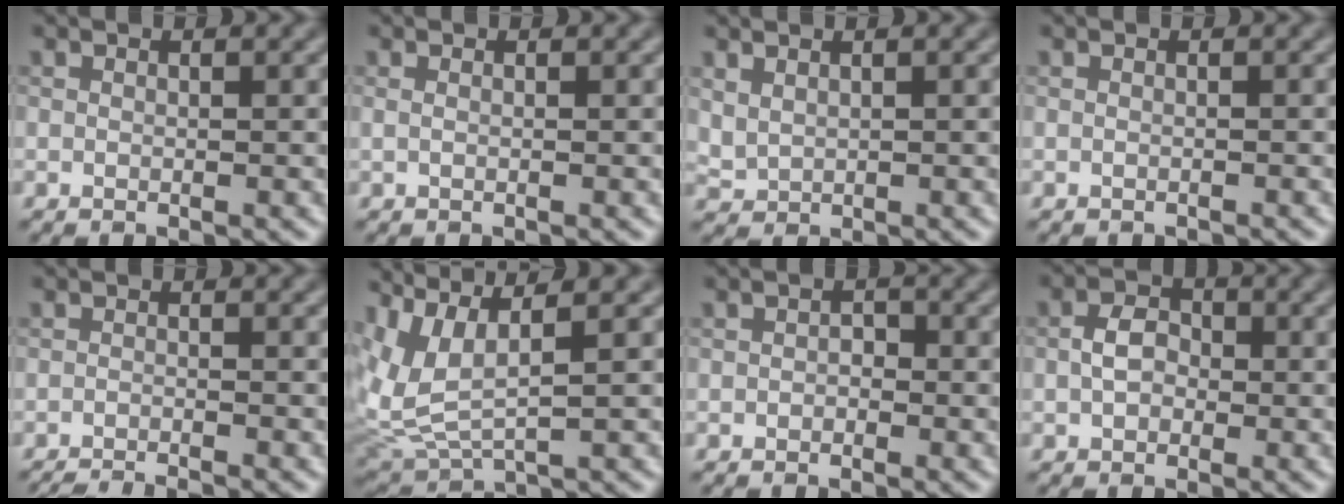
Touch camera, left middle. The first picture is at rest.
{"total": 0.5, "force": [0.1, 0.2, 0.4], "torque": [-0.008, -0.001, -0.001]}
{"total": 1.2, "force": [0.9, 0.6, 0.4], "torque": [-0.013, -0.001, 0.028]}
{"total": 0.7, "force": [-0.7, 0.0, 0.0], "torque": [0.003, -0.003, -0.012]}
{"total": 3.3, "force": [-3.0, 0.4, 1.3], "torque": [-0.018, -0.012, -0.054]}
{"total": 5.4, "force": [2.2, 2.1, 4.5], "torque": [-0.127, 0.003, 0.052]}
{"total": 0.9, "force": [-0.3, 0.7, 0.5], "torque": [-0.007, -0.001, -0.008]}
{"total": 2.5, "force": [-0.3, 1.9, 1.7], "torque": [-0.030, 0.004, -0.011]}